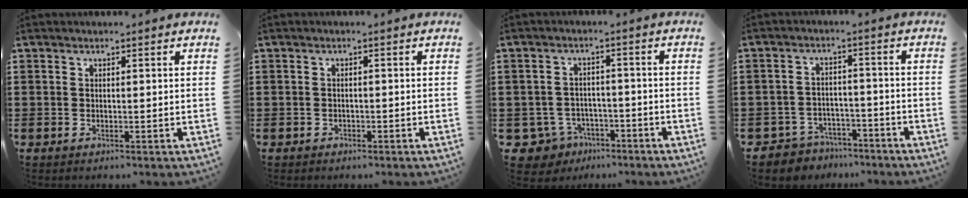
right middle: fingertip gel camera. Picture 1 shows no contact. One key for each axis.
{"total": 0.8, "fx": -0.5, "fy": 0.6, "fz": 0.1, "tx": -0.003, "ty": 0.003, "tz": -0.013}
{"total": 4.4, "fx": -3.4, "fy": 2.6, "fz": 0.9, "tx": -0.045, "ty": 0.003, "tz": -0.073}
{"total": 4.4, "fx": -4.2, "fy": 1.3, "fz": -0.2, "tx": -0.014, "ty": 0.004, "tz": -0.091}